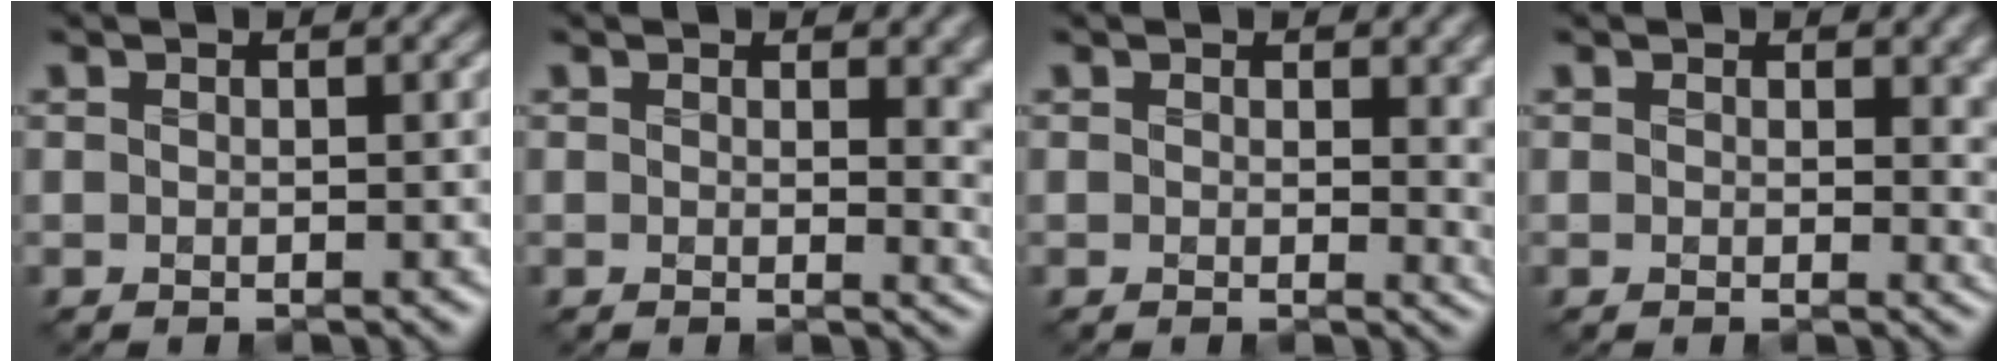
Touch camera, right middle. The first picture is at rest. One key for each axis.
{"total": 4.4, "fx": 1.7, "fy": 2.6, "fz": 3.1, "tx": -0.036, "ty": -0.011, "tz": 0.032}
{"total": 4.5, "fx": 1.6, "fy": 2.8, "fz": 3.0, "tx": -0.040, "ty": -0.008, "tz": 0.031}
{"total": 3.9, "fx": 1.6, "fy": 2.6, "fz": 2.4, "tx": -0.036, "ty": -0.010, "tz": 0.027}